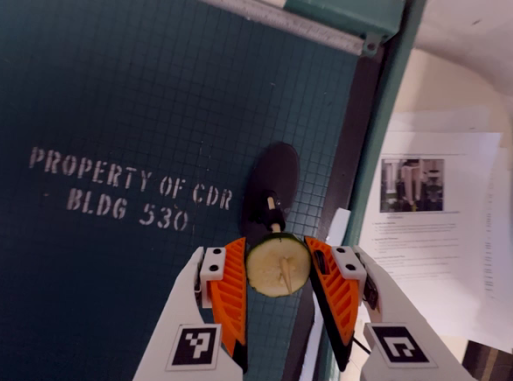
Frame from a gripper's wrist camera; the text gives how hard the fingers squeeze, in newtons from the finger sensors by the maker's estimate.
{"total": 9.1, "left": 9.1, "right": 9.2}